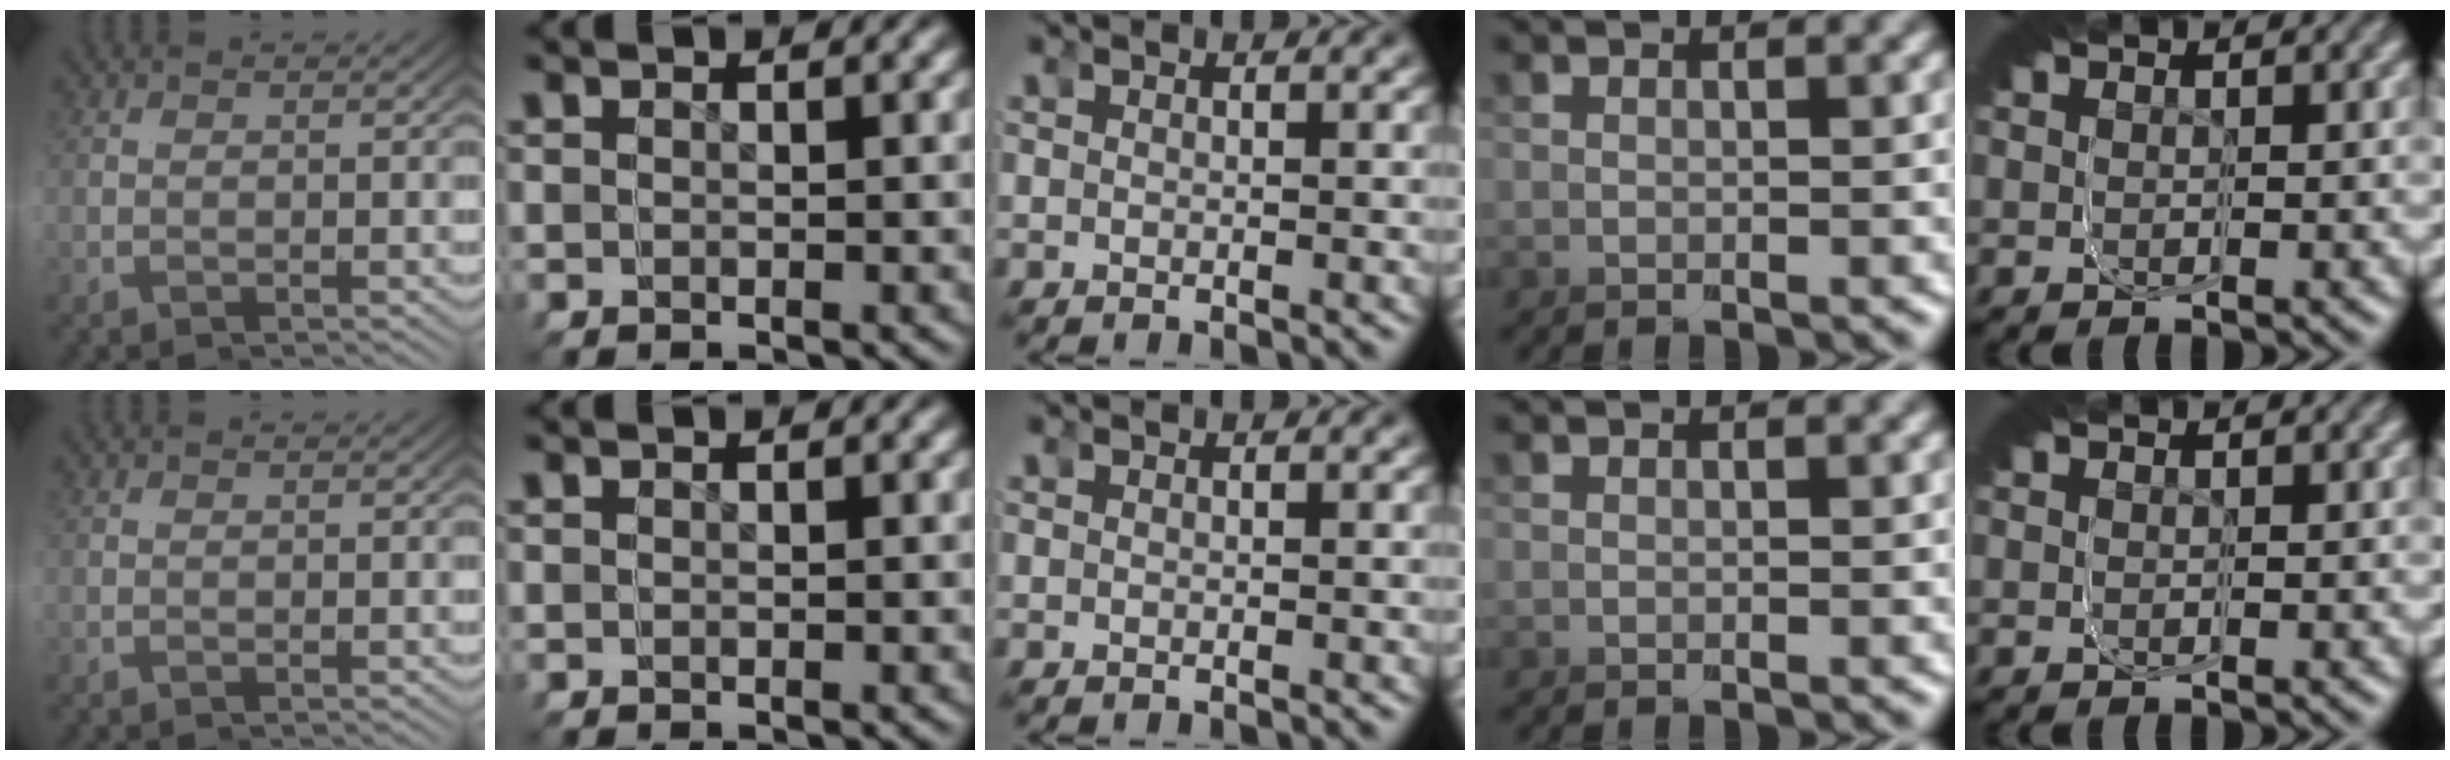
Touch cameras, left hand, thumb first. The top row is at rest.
{}